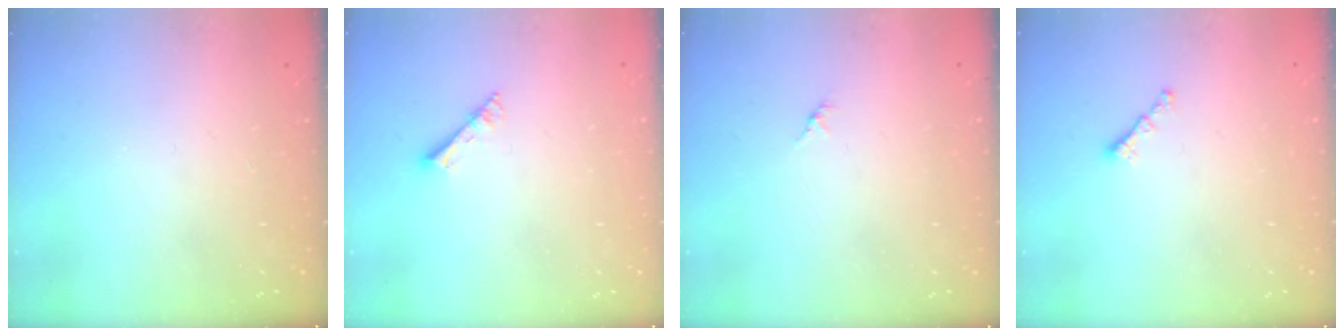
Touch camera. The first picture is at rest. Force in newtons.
{"total": 3.5, "press": 3.4, "slide": 0.4}
{"total": 1.4, "press": 1.4, "slide": 0.4}
{"total": 0.8, "press": 0.7, "slide": 0.4}